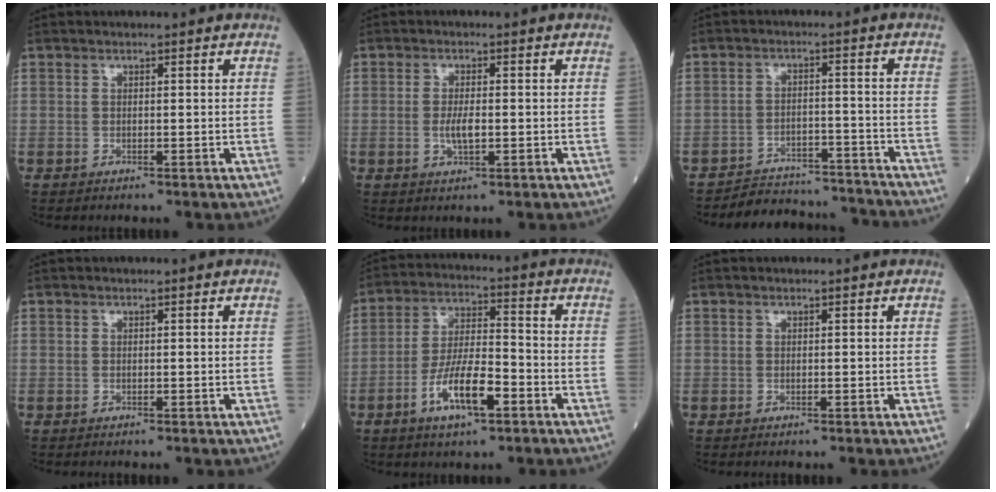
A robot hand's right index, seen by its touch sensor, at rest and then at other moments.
{"total": 3.0, "force": [-0.5, 0.8, 2.9], "torque": [-0.062, -0.002, -0.008]}
{"total": 11.6, "force": [-11.2, 2.7, 1.1], "torque": [-0.001, 0.023, -0.151]}
{"total": 0.0}
{"total": 9.9, "force": [-4.6, 2.5, 8.4], "torque": [-0.166, 0.001, -0.083]}
{"total": 0.0}